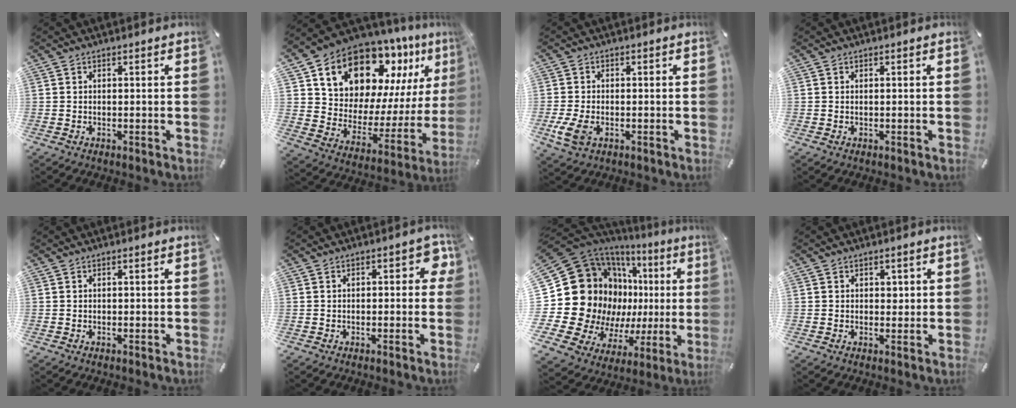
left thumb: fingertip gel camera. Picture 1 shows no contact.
{"total": 16.7, "force": [12.9, 9.1, 5.6], "torque": [-0.095, -0.111, 0.225]}
{"total": 5.9, "force": [-1.3, 4.4, 3.8], "torque": [-0.085, -0.001, -0.025]}
{"total": 0.0}
{"total": 0.0}
{"total": 5.0, "force": [0.7, 2.6, 4.3], "torque": [-0.060, 0.005, 0.006]}
{"total": 28.8, "force": [3.8, 21.2, 19.1], "torque": [-0.337, -0.076, 0.127]}
{"total": 1.5, "force": [0.4, 1.4, 0.6], "torque": [0.003, 0.001, 0.001]}